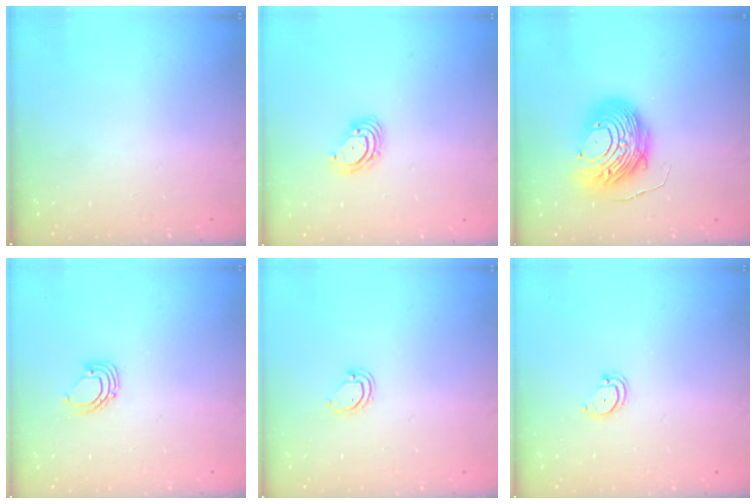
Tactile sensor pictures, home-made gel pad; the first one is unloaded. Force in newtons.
{"total": 3.7, "press": 3.7, "slide": 0.1}
{"total": 13.5, "press": 13.4, "slide": 1.0}
{"total": 2.6, "press": 2.6, "slide": 0.2}
{"total": 3.6, "press": 3.6, "slide": 0.5}
{"total": 3.0, "press": 3.0, "slide": 0.3}